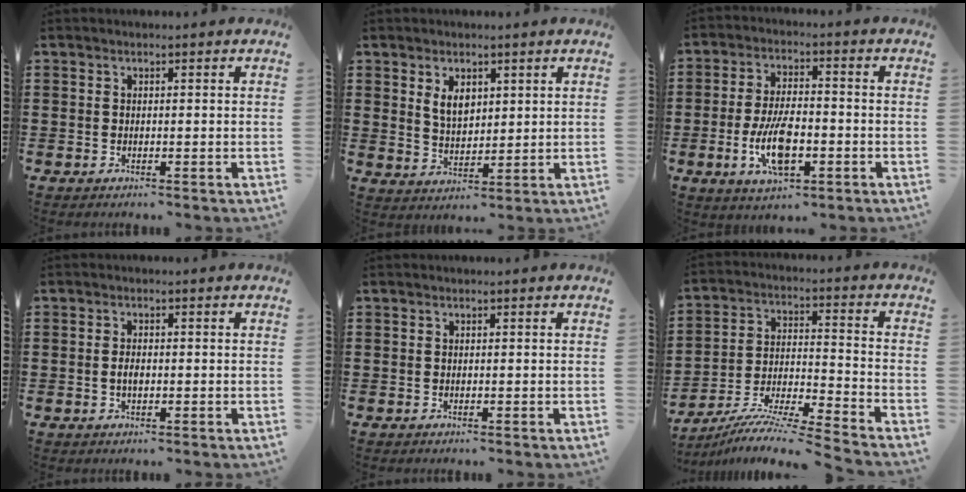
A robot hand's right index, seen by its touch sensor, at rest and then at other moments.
{"total": 4.2, "force": [2.1, 2.5, 2.6], "torque": [-0.051, 0.005, 0.035]}
{"total": 9.1, "force": [-2.6, 3.8, 7.8], "torque": [-0.168, -0.007, -0.048]}
{"total": 1.7, "force": [-0.2, 0.8, 1.5], "torque": [-0.029, 0.003, -0.005]}
{"total": 0.0}
{"total": 8.4, "force": [-7.7, -0.9, 3.1], "torque": [-0.064, -0.011, -0.159]}